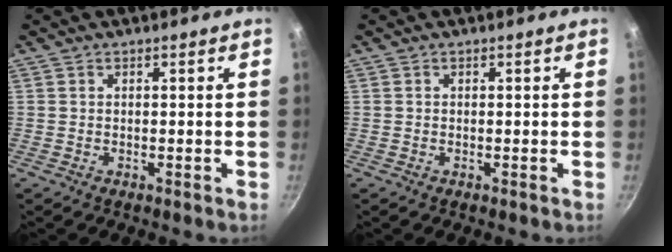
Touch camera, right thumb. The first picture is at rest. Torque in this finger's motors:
{"motor_torque": [0.12, -0.02, -0.32, 0.23, -0.02]}